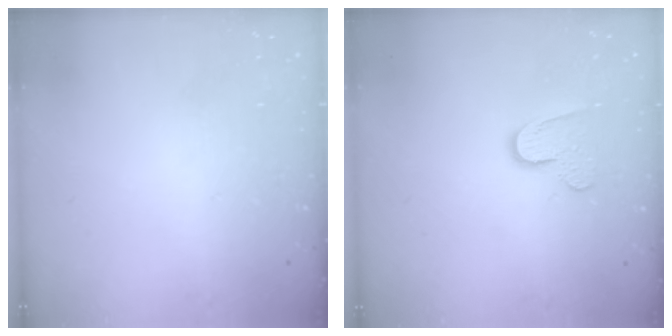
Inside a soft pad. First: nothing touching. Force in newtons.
{"total": 8.0, "press": 8.0, "slide": 0.6}